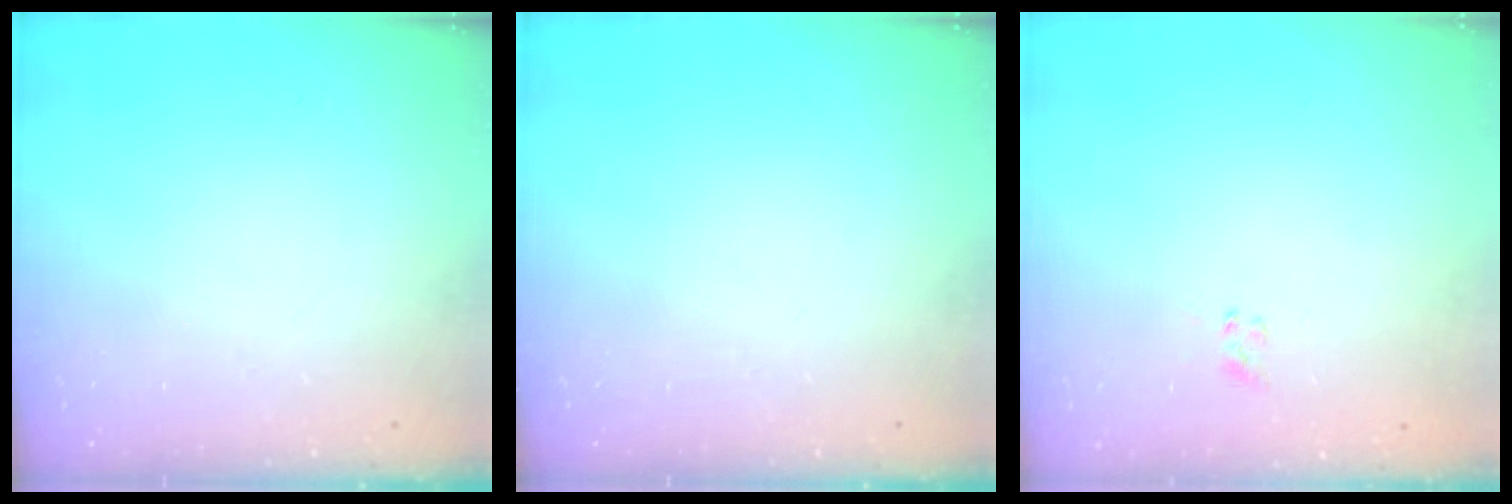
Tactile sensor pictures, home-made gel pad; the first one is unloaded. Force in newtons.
{"total": 0.0}
{"total": 2.2, "press": 2.1, "slide": 0.7}